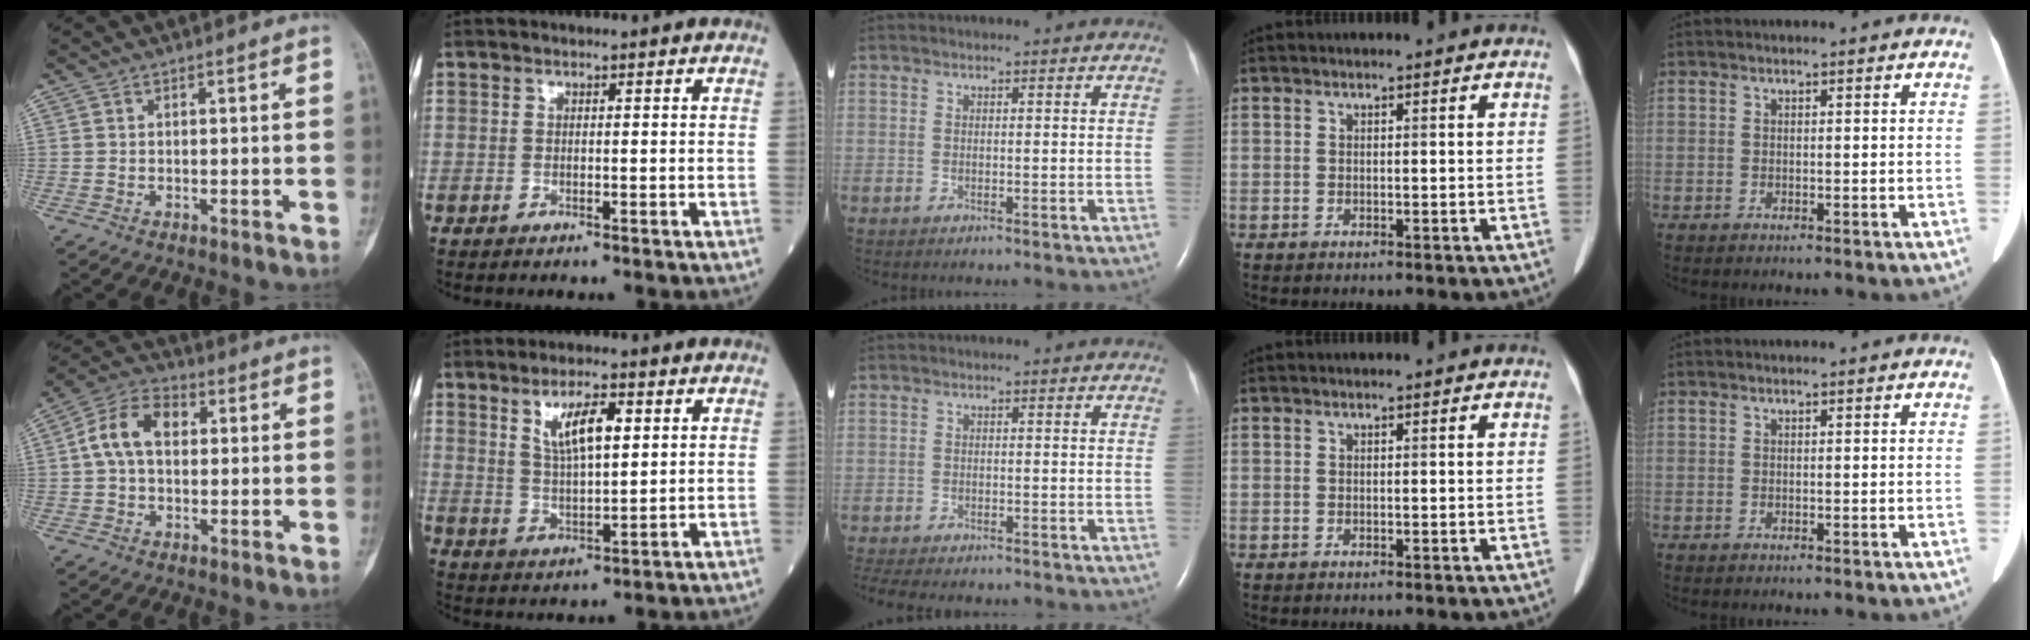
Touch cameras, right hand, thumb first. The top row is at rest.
{"thumb": {"total": 9.7, "force": [1.4, 6.5, 7.1], "torque": [-0.127, 0.027, 0.019]}, "index": {"total": 7.1, "force": [3.0, 1.7, 6.2], "torque": [-0.115, -0.001, 0.056]}, "middle": {"total": 9.2, "force": [-7.8, 2.5, 4.2], "torque": [-0.067, -0.002, -0.107]}}